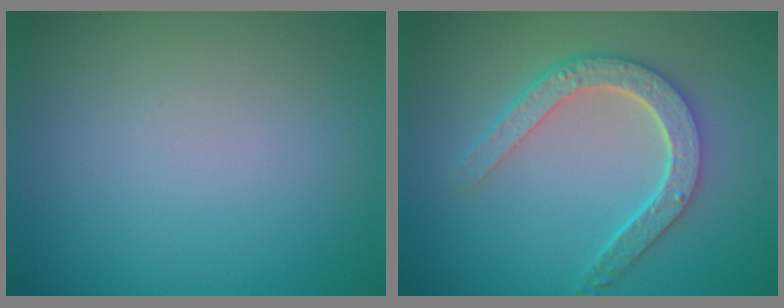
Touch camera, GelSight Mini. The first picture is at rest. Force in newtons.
{"total": 4.5, "press": 3.5, "slide": 2.7}